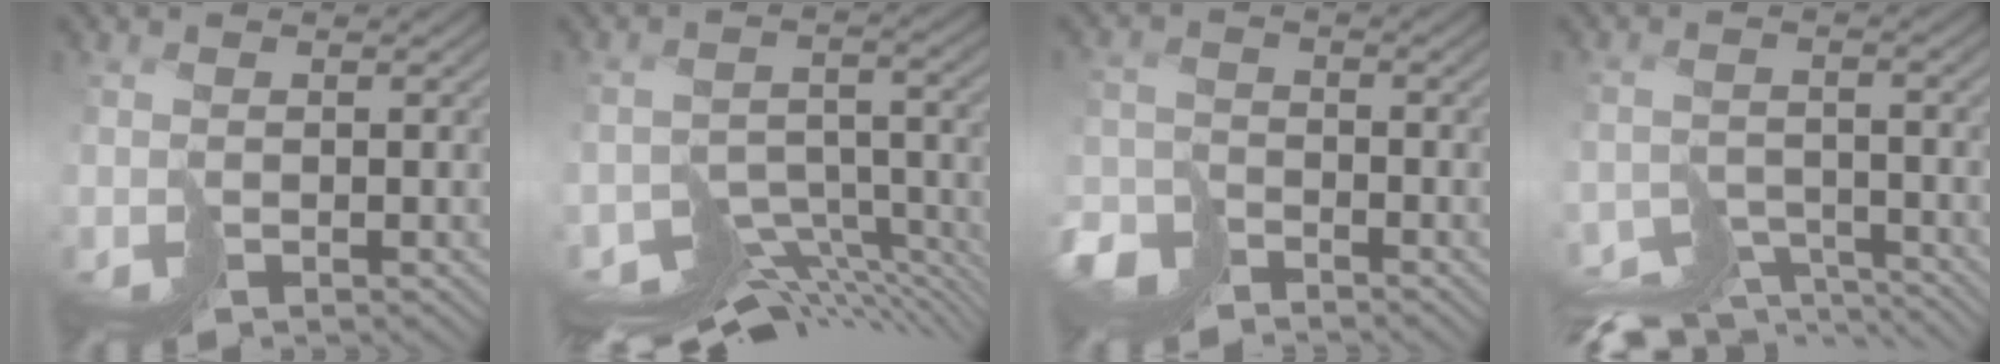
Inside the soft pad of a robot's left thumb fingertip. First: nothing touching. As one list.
[{"total": 10.5, "force": [-9.0, 3.5, 4.1], "torque": [-0.063, -0.020, -0.124]}, {"total": 5.8, "force": [-4.9, 2.3, 2.0], "torque": [-0.039, -0.003, -0.110]}, {"total": 7.9, "force": [-7.3, 2.2, 2.1], "torque": [-0.022, -0.012, -0.112]}]